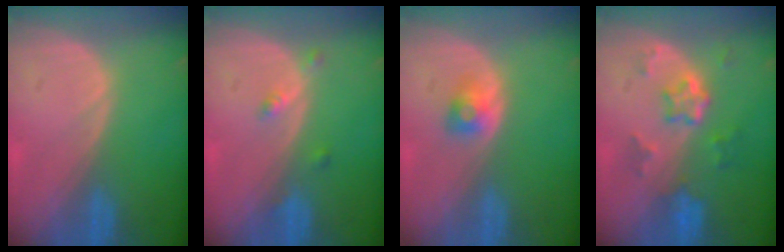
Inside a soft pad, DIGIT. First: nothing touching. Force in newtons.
{"total": 2.2, "press": 1.8, "slide": 1.3}
{"total": 2.4, "press": 2.3, "slide": 0.8}
{"total": 5.9, "press": 5.3, "slide": 2.6}